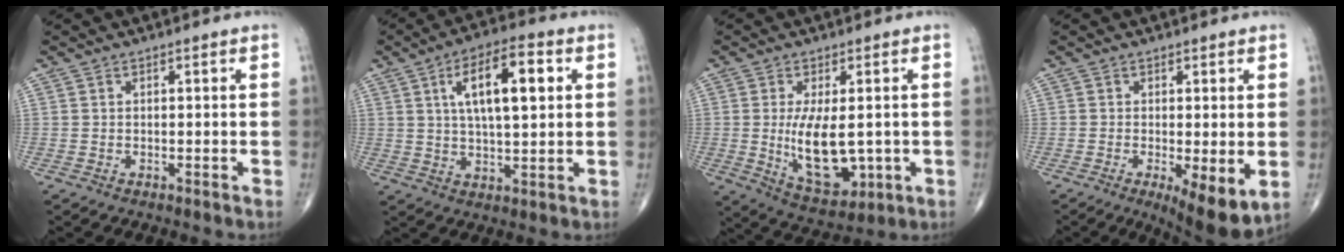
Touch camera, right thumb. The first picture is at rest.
{"total": 13.1, "force": [3.7, 4.9, 11.6], "torque": [-0.185, 0.004, 0.059]}
{"total": 12.0, "force": [-0.8, 5.7, 10.6], "torque": [-0.169, -0.021, 0.006]}
{"total": 8.2, "force": [-1.9, 2.5, 7.6], "torque": [-0.114, -0.024, -0.026]}